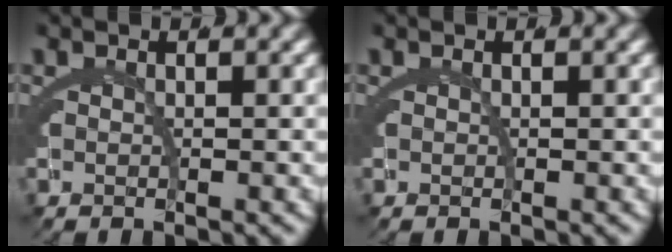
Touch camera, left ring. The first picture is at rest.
{"total": 0.0}